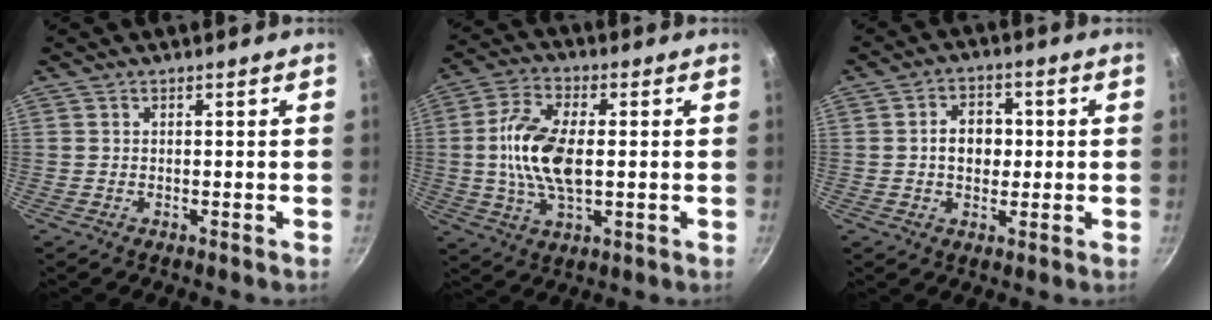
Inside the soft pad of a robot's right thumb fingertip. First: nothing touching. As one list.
[{"total": 13.0, "force": [0.3, 6.7, 11.1], "torque": [-0.213, 0.016, 0.000]}, {"total": 6.8, "force": [0.2, 5.2, 4.3], "torque": [-0.038, 0.011, -0.001]}]